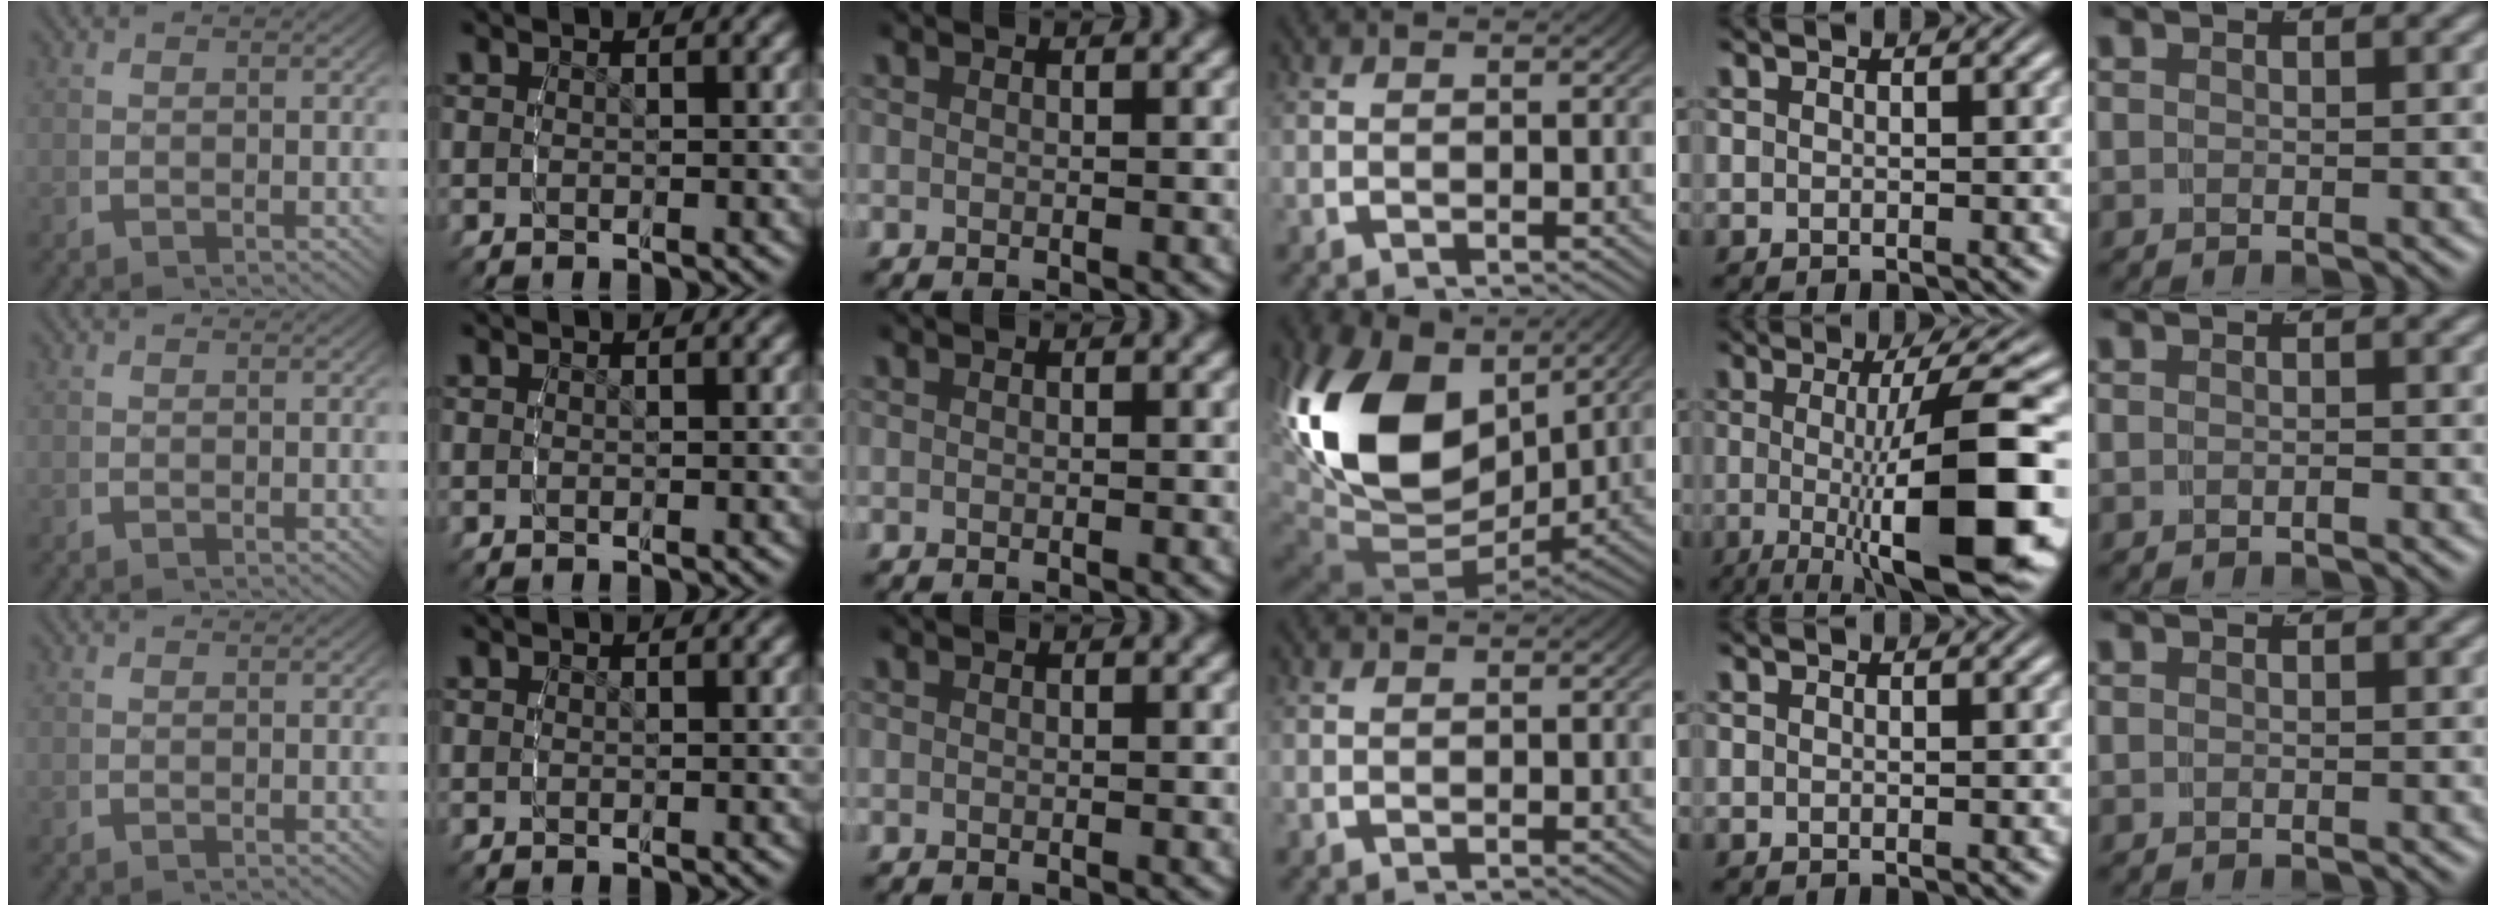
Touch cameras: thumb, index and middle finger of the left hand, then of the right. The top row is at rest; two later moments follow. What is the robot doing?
{"motion": "lift_and_place", "object": "lipstick"}